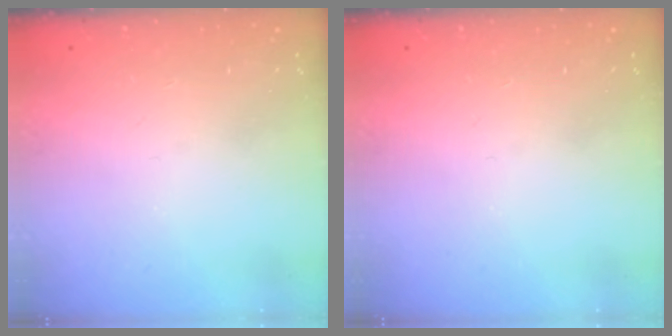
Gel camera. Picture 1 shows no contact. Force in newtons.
{"total": 0.0}